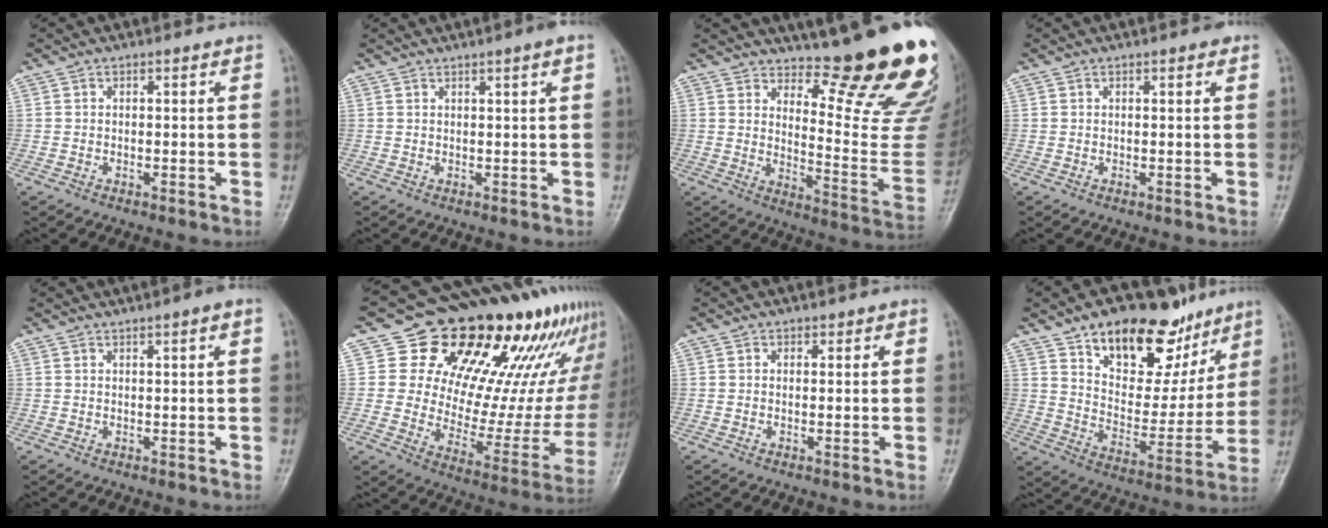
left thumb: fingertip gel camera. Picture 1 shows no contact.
{"total": 2.9, "force": [1.8, -0.1, 2.3], "torque": [-0.036, 0.006, 0.028]}
{"total": 21.7, "force": [17.1, 3.6, 12.9], "torque": [-0.143, -0.178, 0.228]}
{"total": 1.1, "force": [0.7, 0.3, 0.9], "torque": [-0.011, 0.000, 0.005]}
{"total": 3.1, "force": [1.9, 0.1, 2.4], "torque": [-0.038, 0.011, 0.030]}
{"total": 27.9, "force": [16.4, 13.8, 17.8], "torque": [-0.199, -0.053, 0.237]}
{"total": 1.0, "force": [0.7, 0.6, 0.3], "torque": [0.009, -0.003, 0.006]}
{"total": 22.2, "force": [13.9, 11.5, 12.9], "torque": [-0.135, -0.062, 0.222]}